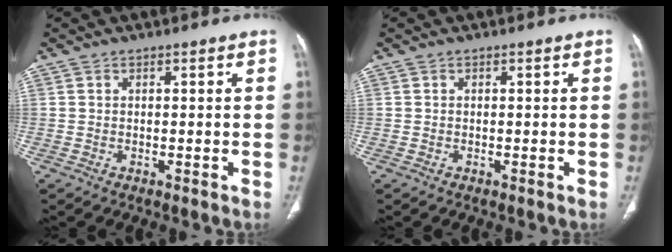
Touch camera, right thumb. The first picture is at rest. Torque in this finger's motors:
{"motor_torque": [0.02, 0.35, -0.50, 0.37, 0.03]}